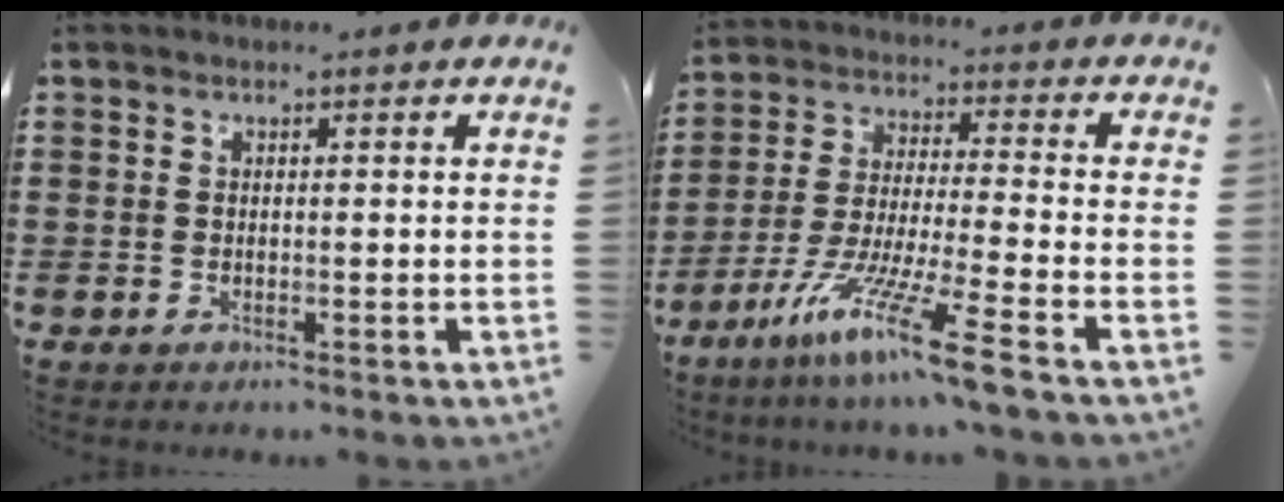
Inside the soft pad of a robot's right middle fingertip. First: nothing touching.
{"total": 11.6, "force": [-8.3, 0.1, 8.1], "torque": [-0.167, -0.002, -0.165]}